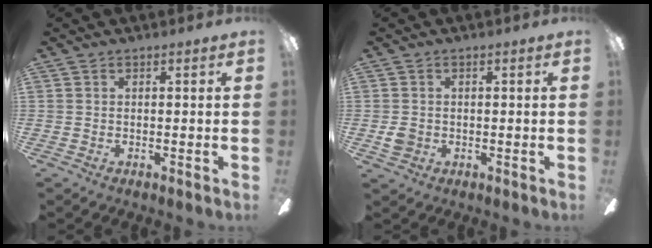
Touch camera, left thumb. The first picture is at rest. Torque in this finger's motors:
{"motor_torque": [0.35, 0.55, 0.10, -0.29, 0.03]}